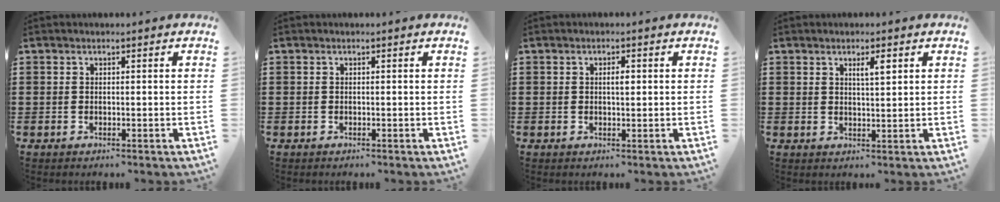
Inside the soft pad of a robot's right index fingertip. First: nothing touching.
{"total": 0.0}
{"total": 1.7, "force": [0.2, 0.5, 1.6], "torque": [-0.030, 0.005, 0.002]}
{"total": 2.6, "force": [1.3, 0.5, 2.2], "torque": [-0.036, 0.001, 0.018]}